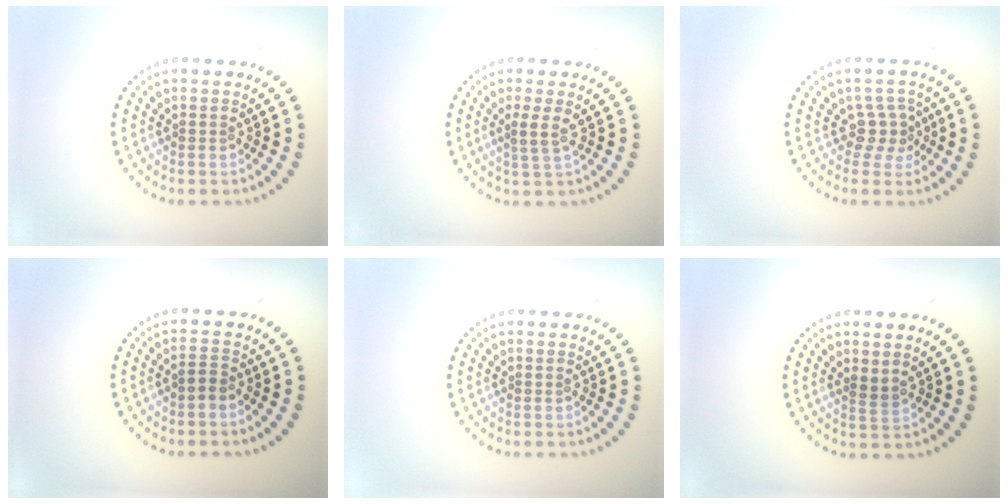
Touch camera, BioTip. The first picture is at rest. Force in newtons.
{"total": 1.6, "press": 1.3, "slide": 1.0}
{"total": 2.2, "press": 1.5, "slide": 1.5}
{"total": 1.2, "press": 1.0, "slide": 0.6}
{"total": 0.0}
{"total": 1.3, "press": 1.0, "slide": 0.8}